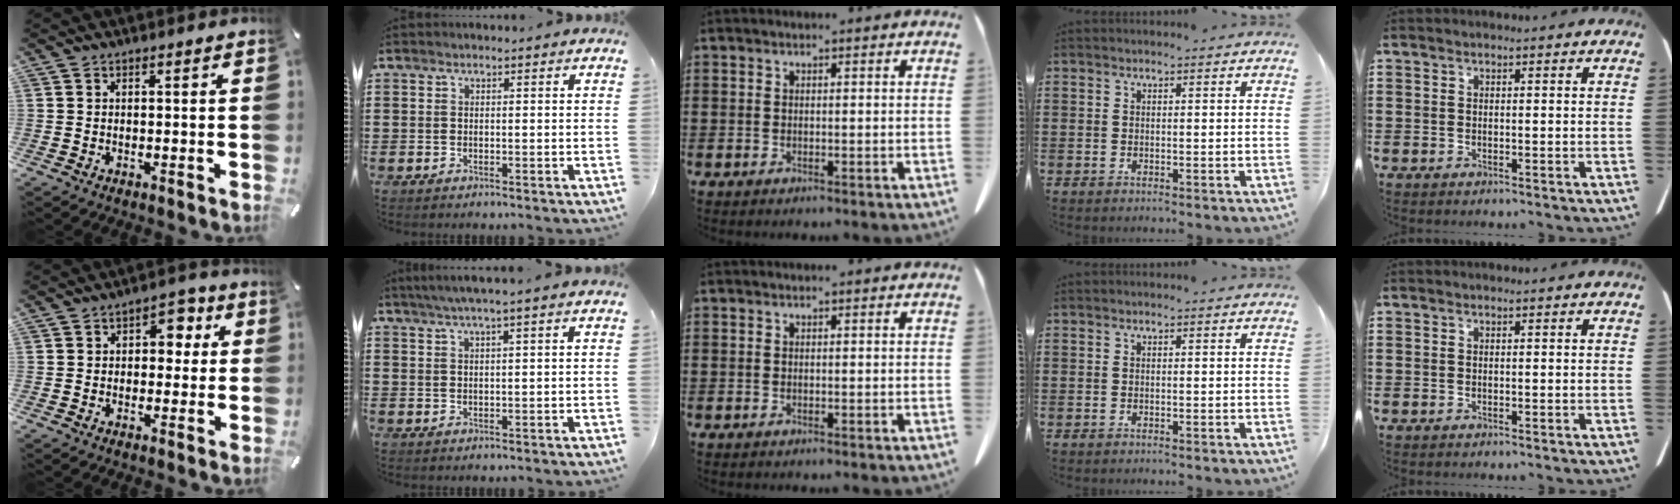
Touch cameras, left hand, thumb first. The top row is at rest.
{"thumb": {"total": 5.5, "force": [0.7, 4.3, 3.4], "torque": [-0.031, 0.001, 0.001]}, "index": {"total": 2.3, "force": [1.4, -0.4, 1.8], "torque": [-0.035, -0.001, 0.024]}}